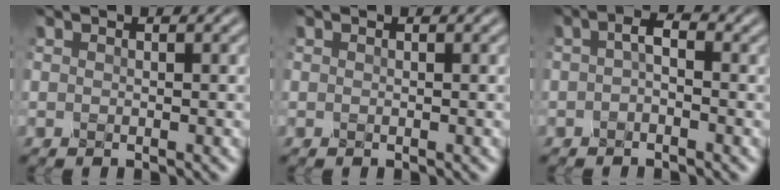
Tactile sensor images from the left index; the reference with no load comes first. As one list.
[{"total": 0.0}, {"total": 1.9, "force": [-0.3, 0.9, 1.6], "torque": [-0.029, 0.009, -0.015]}]